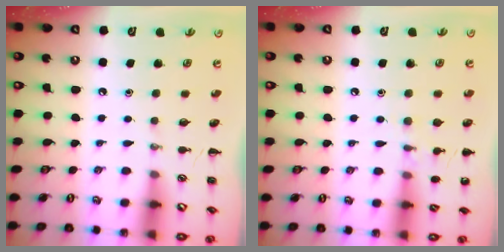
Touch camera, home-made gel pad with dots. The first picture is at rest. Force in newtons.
{"total": 7.3, "press": 7.1, "slide": 1.9}